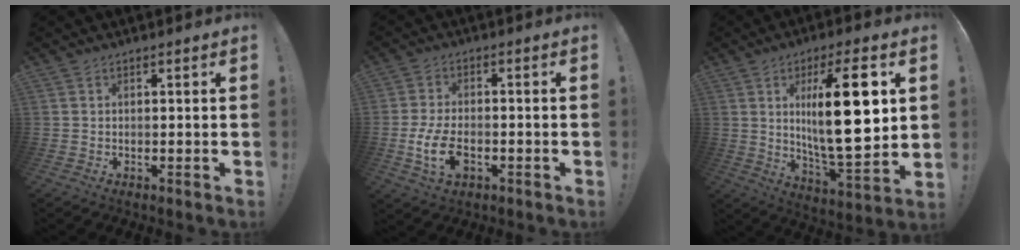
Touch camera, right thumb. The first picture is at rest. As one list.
[{"total": 9.9, "force": [-3.1, 5.9, 7.4], "torque": [-0.139, 0.001, -0.049]}, {"total": 22.0, "force": [4.6, 6.4, 20.6], "torque": [-0.337, -0.024, 0.058]}]